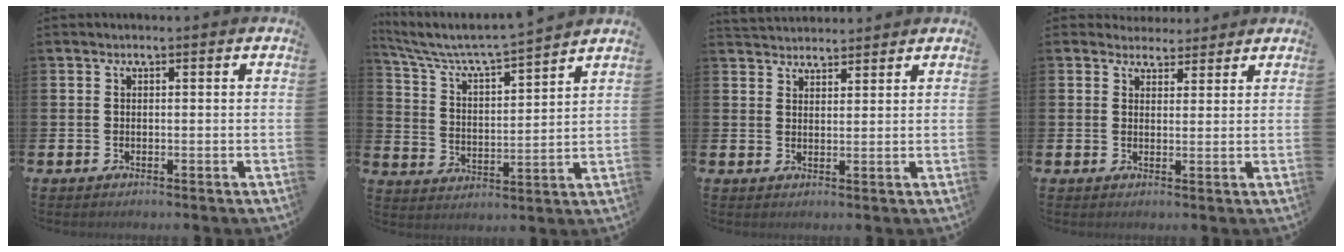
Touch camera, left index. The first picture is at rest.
{"total": 6.0, "force": [5.7, 0.1, 1.8], "torque": [-0.065, -0.047, 0.091]}
{"total": 3.0, "force": [2.9, 0.7, -0.1], "torque": [-0.002, -0.011, 0.053]}
{"total": 3.2, "force": [2.9, 1.3, -0.3], "torque": [0.008, -0.016, 0.052]}